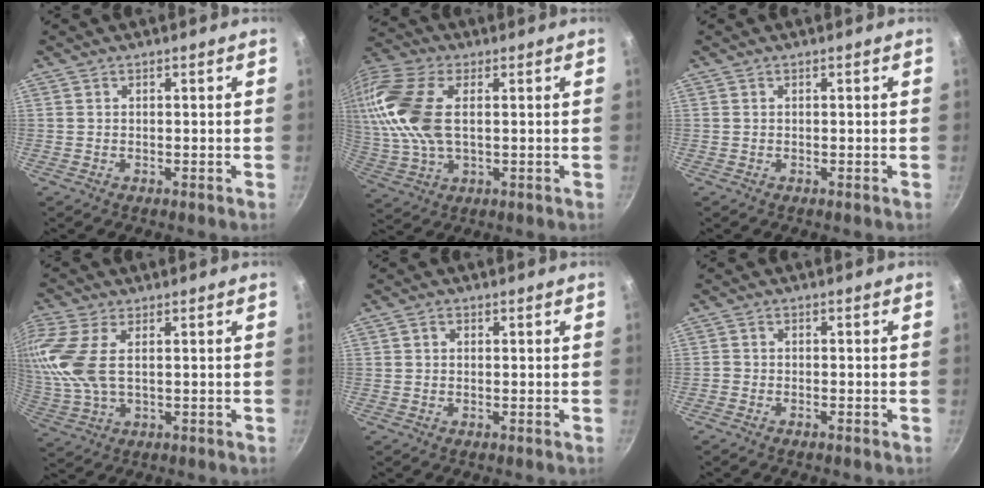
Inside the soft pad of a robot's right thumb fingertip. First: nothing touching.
{"total": 17.9, "force": [3.1, 9.9, 14.5], "torque": [-0.318, 0.014, 0.054]}
{"total": 0.0}
{"total": 10.6, "force": [2.1, 5.4, 8.9], "torque": [-0.200, 0.003, 0.044]}
{"total": 1.2, "force": [0.3, 1.0, 0.6], "torque": [-0.009, 0.005, 0.003]}
{"total": 1.2, "force": [-1.0, 0.4, 0.6], "torque": [-0.024, 0.009, -0.022]}